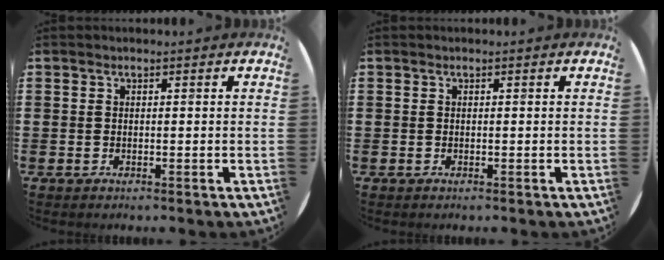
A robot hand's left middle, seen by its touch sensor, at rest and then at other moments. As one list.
[{"total": 0.0}]